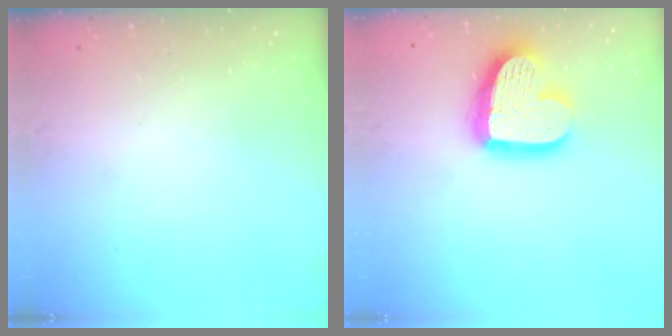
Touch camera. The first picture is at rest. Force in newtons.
{"total": 17.7, "press": 17.7, "slide": 1.1}